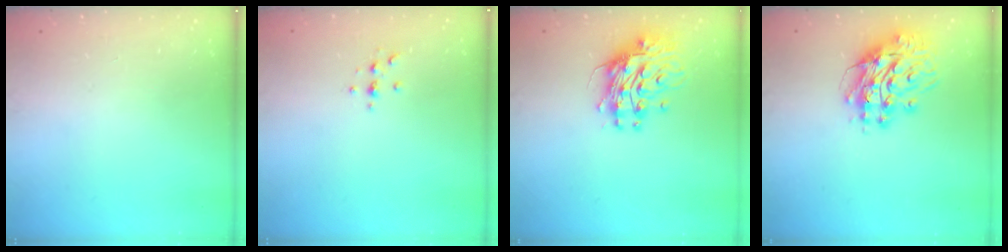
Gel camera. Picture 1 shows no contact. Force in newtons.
{"total": 2.2, "press": 2.1, "slide": 0.2}
{"total": 14.5, "press": 14.4, "slide": 1.2}
{"total": 13.7, "press": 13.7, "slide": 1.5}